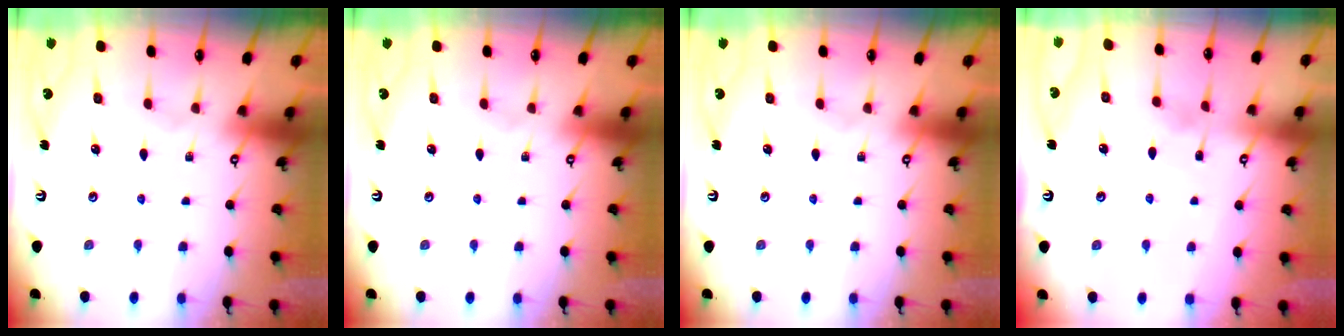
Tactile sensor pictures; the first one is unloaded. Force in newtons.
{"total": 0.0}
{"total": 0.0}
{"total": 2.8, "press": 2.8, "slide": 0.5}